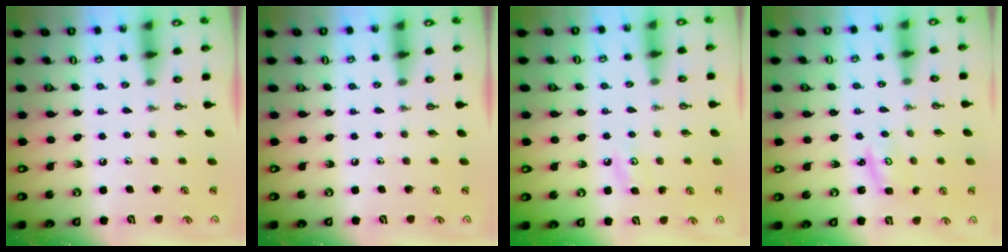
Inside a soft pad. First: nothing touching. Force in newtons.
{"total": 0.0}
{"total": 4.7, "press": 4.6, "slide": 0.7}
{"total": 2.3, "press": 2.3, "slide": 0.3}